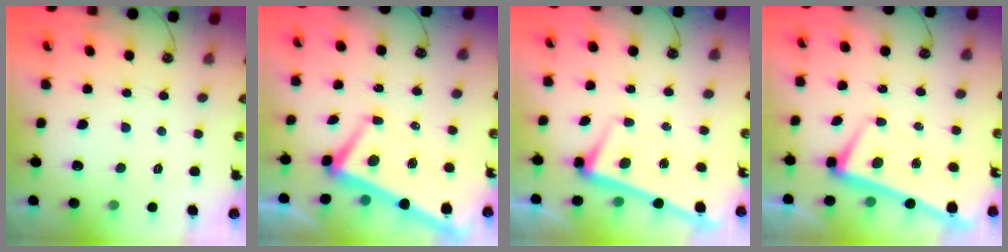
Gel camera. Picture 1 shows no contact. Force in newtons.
{"total": 1.7, "press": 1.5, "slide": 0.8}
{"total": 2.6, "press": 2.5, "slide": 0.7}
{"total": 1.5, "press": 0.5, "slide": 1.4}